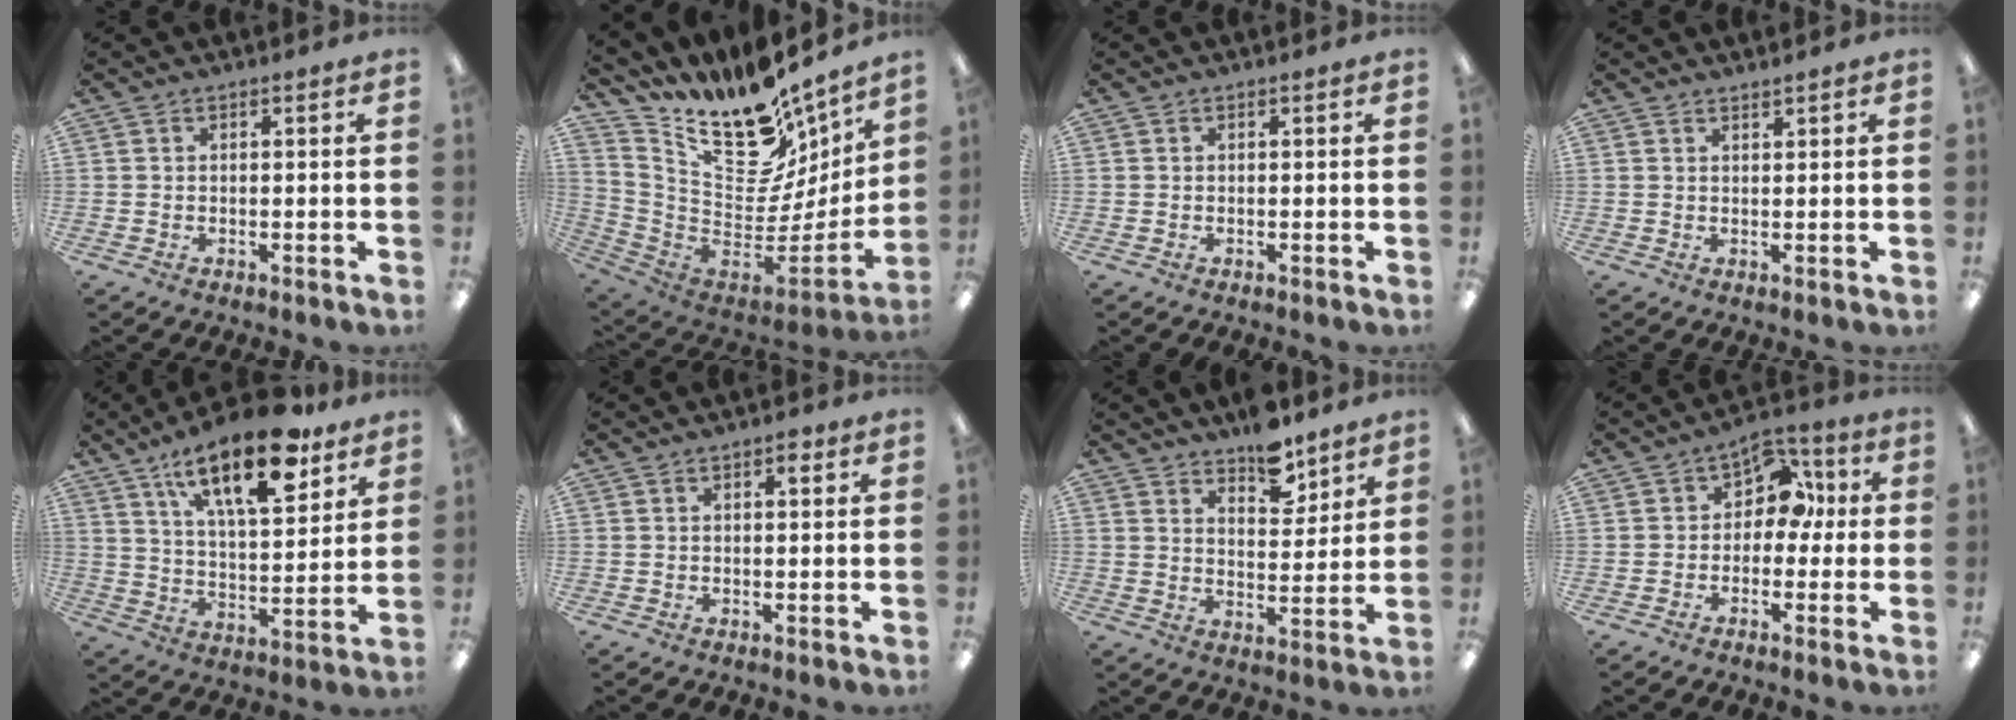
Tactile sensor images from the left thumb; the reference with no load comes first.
{"total": 19.2, "force": [13.7, 9.2, 9.8], "torque": [-0.152, -0.118, 0.243]}
{"total": 0.0}
{"total": 1.1, "force": [1.1, 0.0, 0.0], "torque": [-0.001, -0.002, 0.022]}
{"total": 20.3, "force": [13.0, 7.7, 13.5], "torque": [-0.209, -0.065, 0.212]}
{"total": 2.6, "force": [1.2, 1.3, 2.0], "torque": [-0.017, -0.005, 0.014]}
{"total": 9.2, "force": [7.4, 4.2, 3.6], "torque": [-0.040, -0.048, 0.129]}
{"total": 8.6, "force": [2.7, 6.3, 5.3], "torque": [-0.073, -0.005, 0.046]}